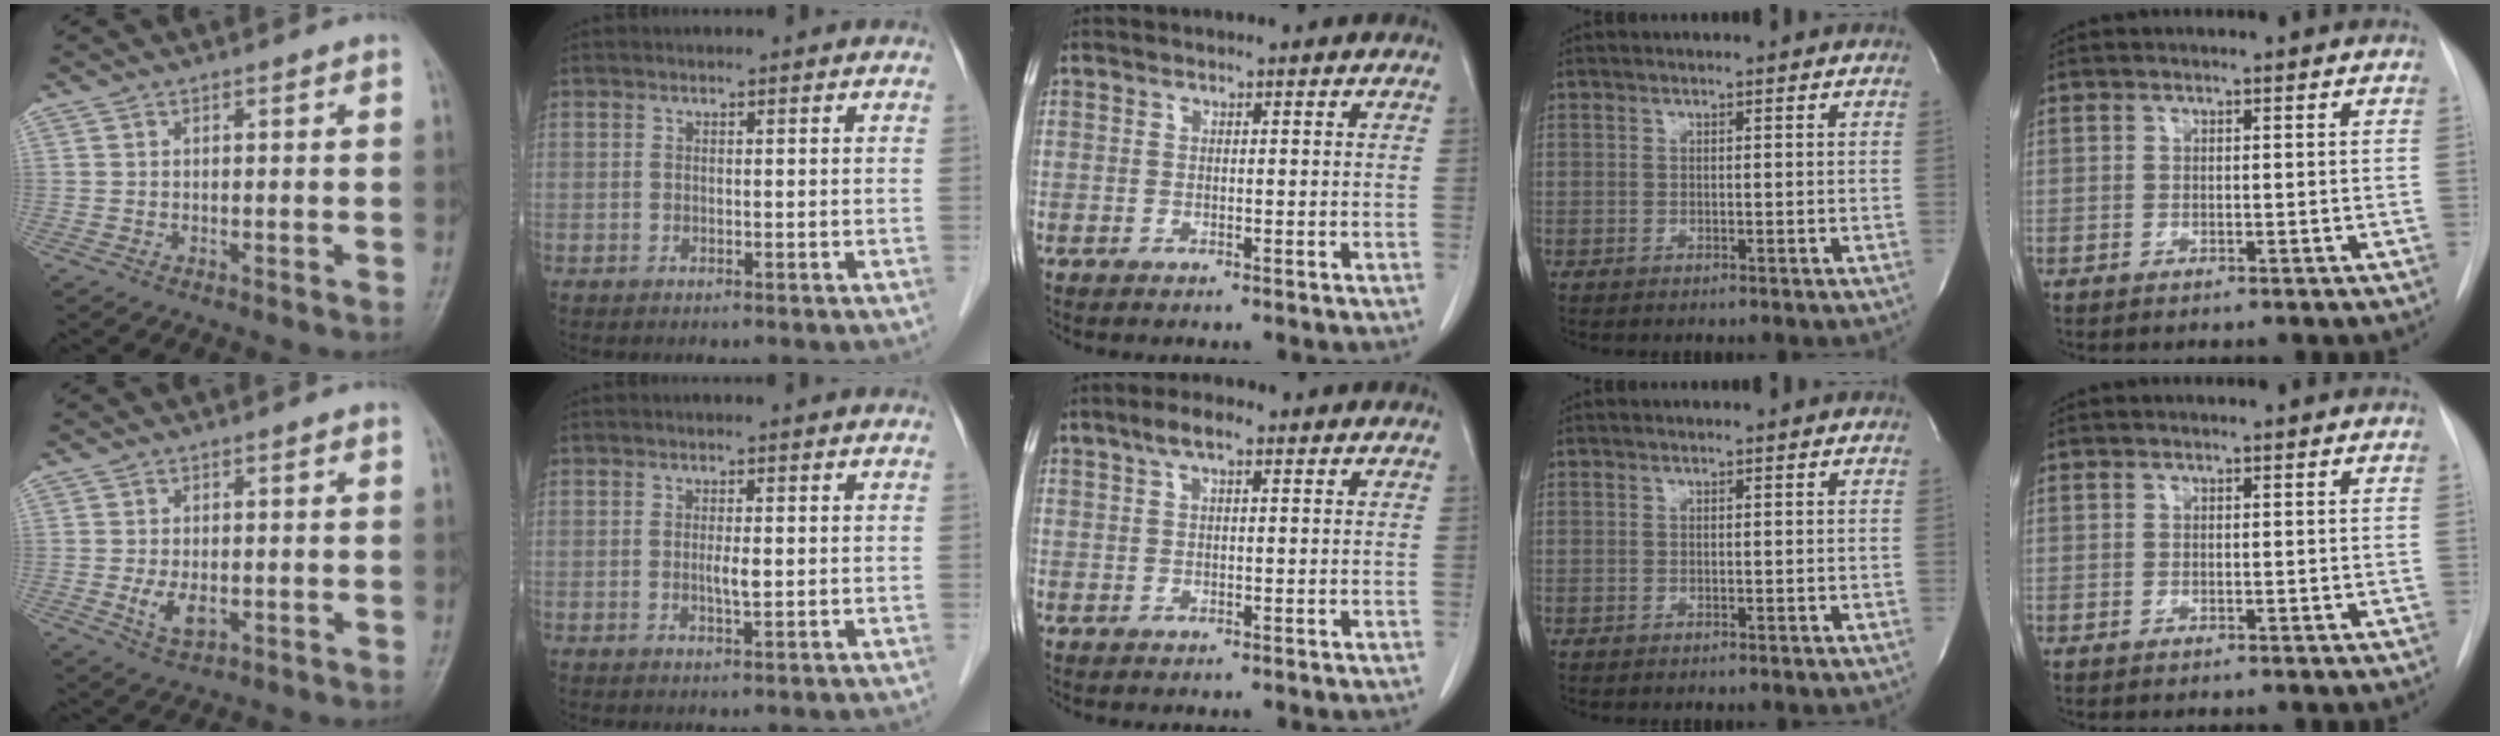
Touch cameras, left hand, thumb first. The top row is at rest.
{"thumb": {"total": 4.5, "force": [-0.8, 2.5, 3.6], "torque": [-0.064, -0.007, -0.009]}, "index": {"total": 1.8, "force": [-0.1, 0.2, 1.8], "torque": [-0.037, -0.003, -0.001]}, "middle": {"total": 2.9, "force": [1.5, 0.8, 2.3], "torque": [-0.047, 0.014, 0.029]}}